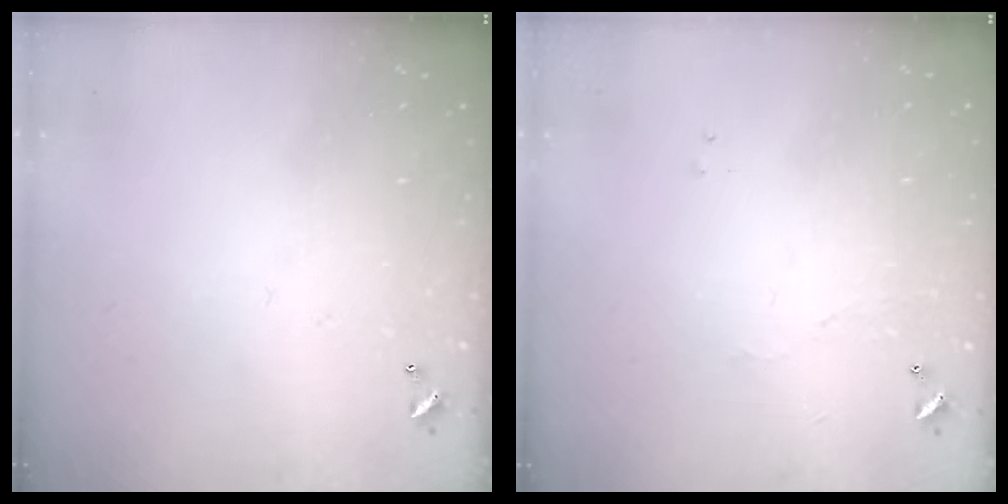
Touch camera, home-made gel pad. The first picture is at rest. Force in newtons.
{"total": 1.2, "press": 1.1, "slide": 0.3}